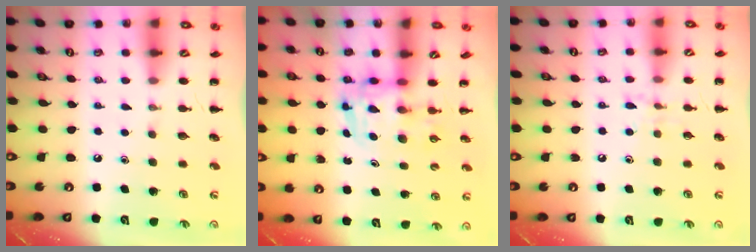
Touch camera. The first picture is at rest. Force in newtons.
{"total": 3.7, "press": 3.7, "slide": 0.6}
{"total": 6.8, "press": 6.5, "slide": 1.9}